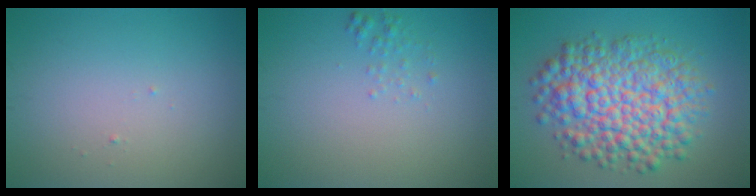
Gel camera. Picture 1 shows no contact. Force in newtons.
{"total": 1.0, "press": 1.0, "slide": 0.0}
{"total": 9.8, "press": 9.8, "slide": 0.2}